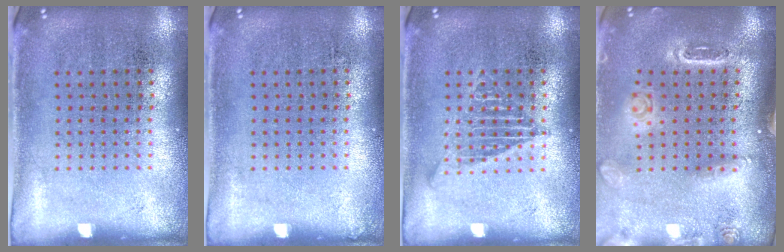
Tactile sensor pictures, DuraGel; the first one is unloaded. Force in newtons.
{"total": 0.0}
{"total": 1.7, "press": 1.7, "slide": 0.1}
{"total": 1.5, "press": 1.5, "slide": 0.2}